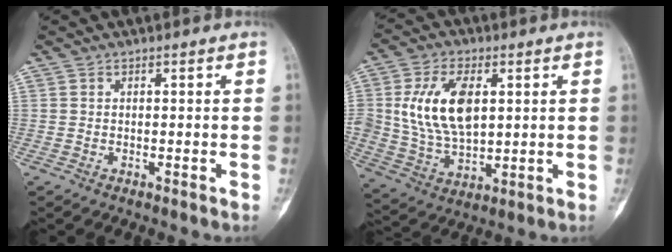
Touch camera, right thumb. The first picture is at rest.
{"total": 14.7, "force": [2.9, 8.5, 11.6], "torque": [-0.206, -0.006, 0.061]}